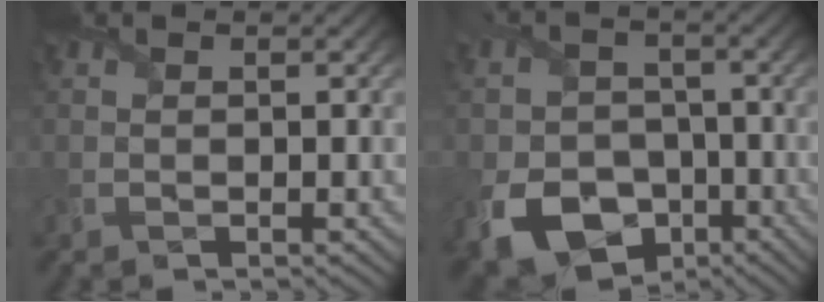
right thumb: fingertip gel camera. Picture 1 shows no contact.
{"total": 11.6, "force": [-5.1, 8.7, 5.6], "torque": [-0.120, -0.043, -0.106]}